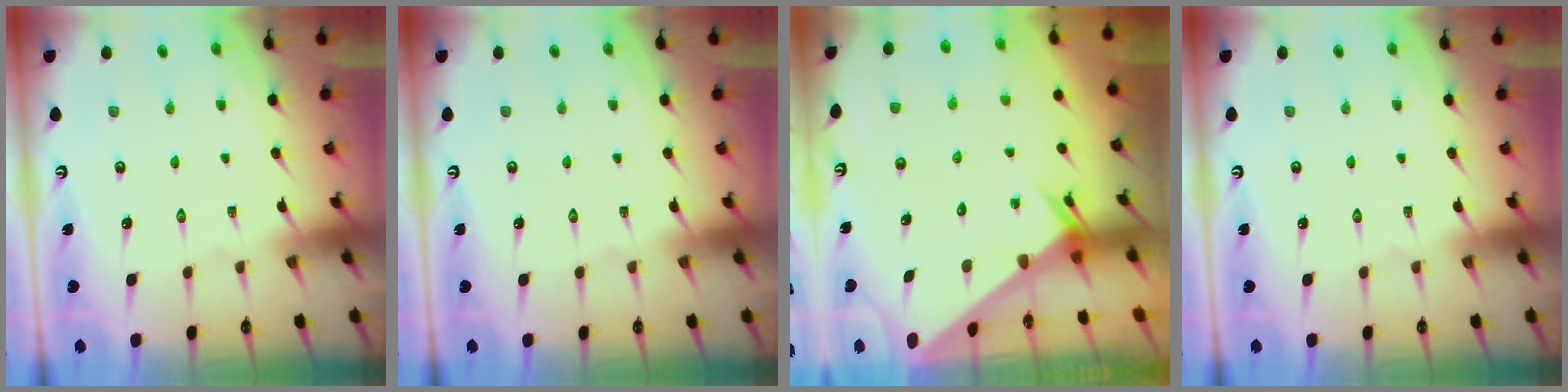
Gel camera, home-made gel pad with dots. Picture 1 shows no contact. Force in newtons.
{"total": 0.0}
{"total": 2.5, "press": 2.5, "slide": 0.1}
{"total": 0.0}